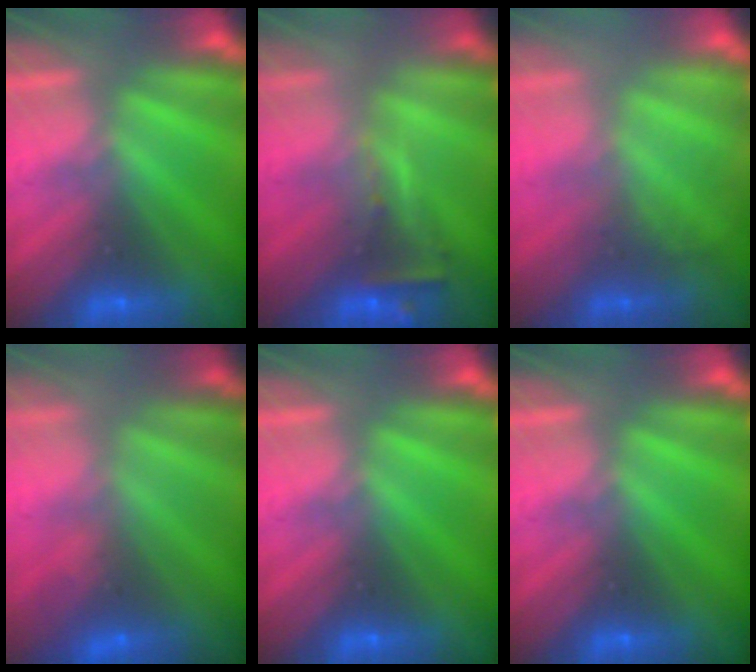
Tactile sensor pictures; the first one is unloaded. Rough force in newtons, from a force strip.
{"total": 2.5}
{"total": 2.5}
{"total": 2.8}
{"total": 0.0}
{"total": 0.0}